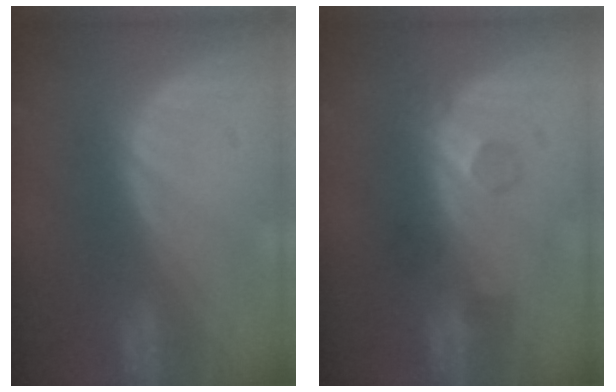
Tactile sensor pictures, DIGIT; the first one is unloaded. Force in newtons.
{"total": 4.3, "press": 3.9, "slide": 1.7}